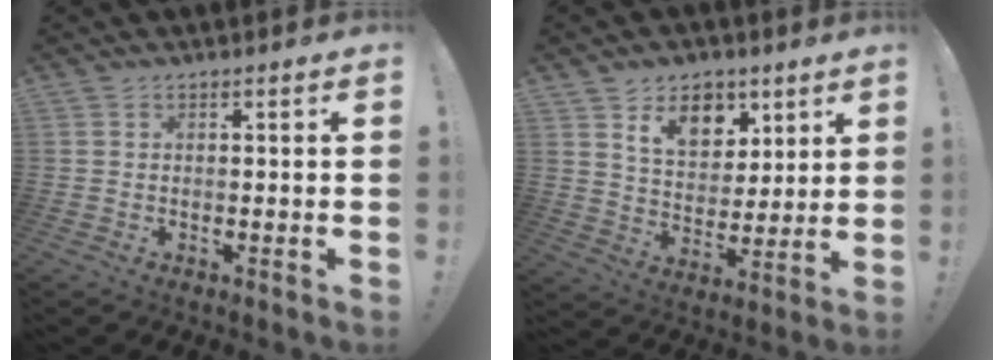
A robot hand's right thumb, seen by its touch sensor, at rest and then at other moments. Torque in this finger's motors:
{"motor_torque": [1.71, 2.21, 0.04, 0.03, 0.02]}